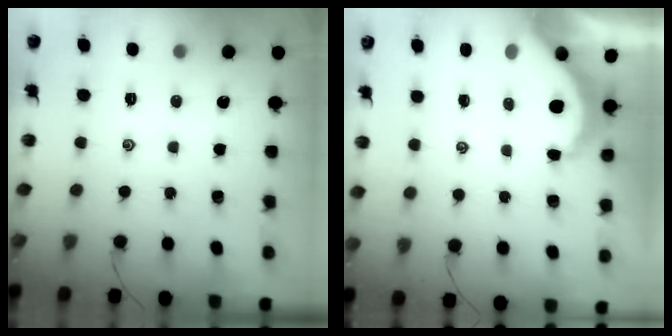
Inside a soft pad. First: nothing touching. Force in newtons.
{"total": 5.1, "press": 5.1, "slide": 0.4}